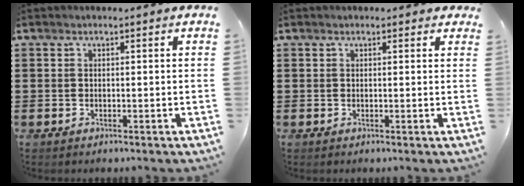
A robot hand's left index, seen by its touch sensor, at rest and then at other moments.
{"total": 0.7, "force": [0.5, 0.4, 0.3], "torque": [-0.007, 0.004, 0.010]}